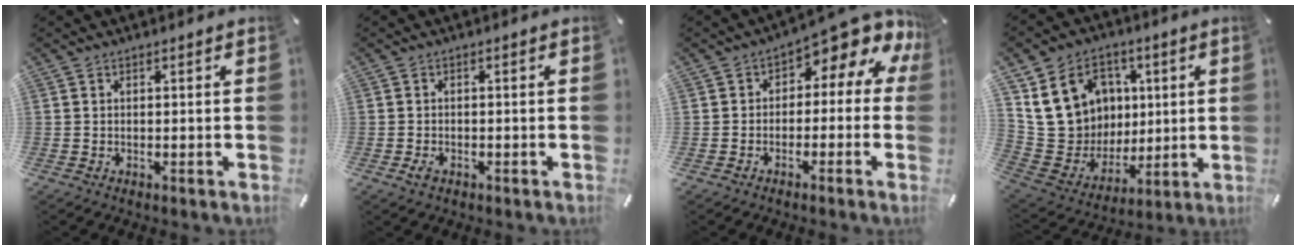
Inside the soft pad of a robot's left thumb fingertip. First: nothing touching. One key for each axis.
{"total": 1.9, "fx": -0.9, "fy": 1.2, "fz": 1.1, "tx": -0.027, "ty": 0.001, "tz": -0.020}
{"total": 7.9, "fx": 4.4, "fy": 3.6, "fz": 5.5, "tx": -0.075, "ty": -0.048, "tz": 0.075}
{"total": 18.1, "fx": 6.1, "fy": 15.8, "fz": 6.4, "tx": -0.119, "ty": -0.022, "tz": 0.143}